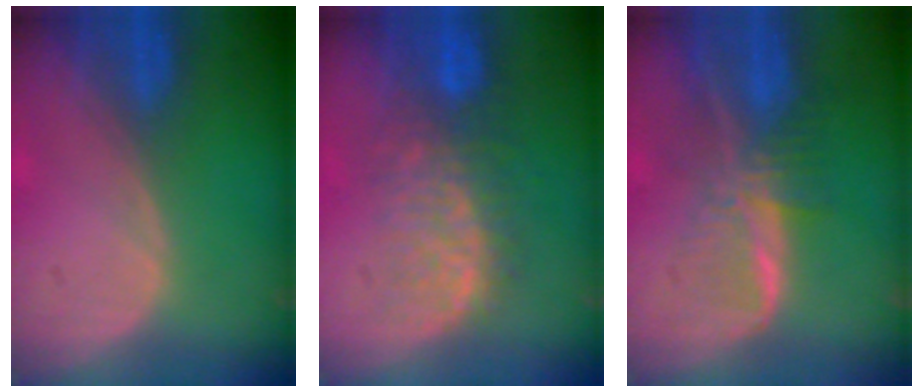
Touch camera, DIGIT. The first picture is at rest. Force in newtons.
{"total": 9.5, "press": 8.5, "slide": 4.2}
{"total": 8.2, "press": 6.8, "slide": 4.5}